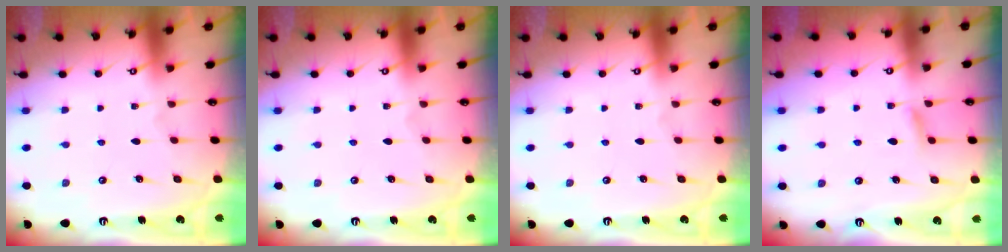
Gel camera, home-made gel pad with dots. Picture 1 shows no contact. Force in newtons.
{"total": 0.0}
{"total": 0.0}
{"total": 5.5, "press": 5.4, "slide": 0.9}